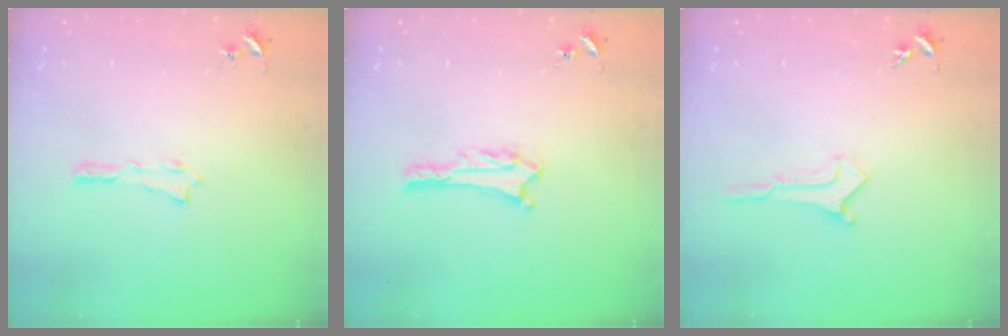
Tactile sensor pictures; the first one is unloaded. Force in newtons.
{"total": 2.7, "press": 2.7, "slide": 0.2}
{"total": 0.0}